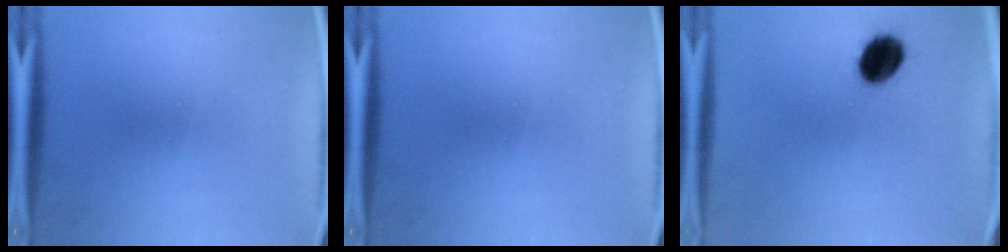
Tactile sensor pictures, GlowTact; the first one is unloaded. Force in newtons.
{"total": 0.0}
{"total": 8.7}